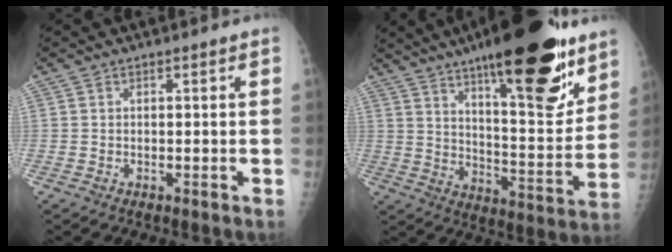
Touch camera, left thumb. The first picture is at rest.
{"total": 25.8, "force": [16.1, 7.4, 18.8], "torque": [-0.244, -0.071, 0.247]}